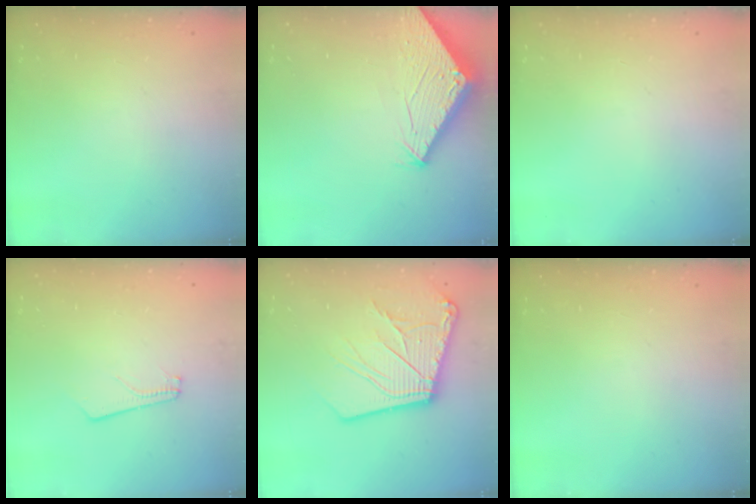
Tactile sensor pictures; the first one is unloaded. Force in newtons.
{"total": 2.9, "press": 2.9, "slide": 0.1}
{"total": 0.0}
{"total": 2.1, "press": 2.1, "slide": 0.3}
{"total": 17.8, "press": 17.7, "slide": 2.3}
{"total": 0.0}